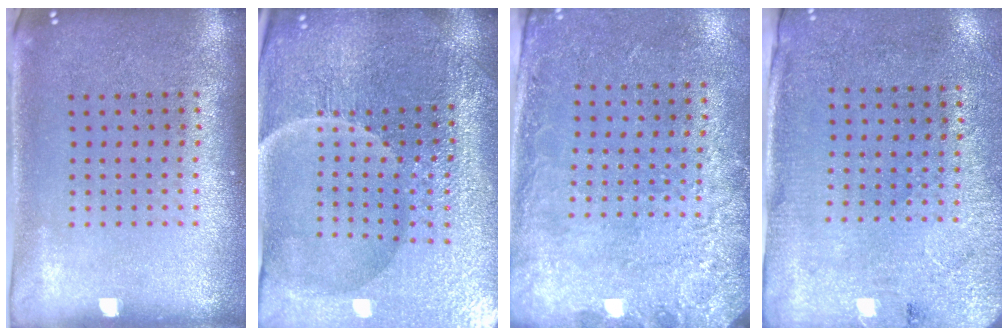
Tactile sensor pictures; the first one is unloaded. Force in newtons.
{"total": 4.9, "press": 4.7, "slide": 1.3}
{"total": 2.7, "press": 1.9, "slide": 1.9}
{"total": 2.7, "press": 2.3, "slide": 1.5}